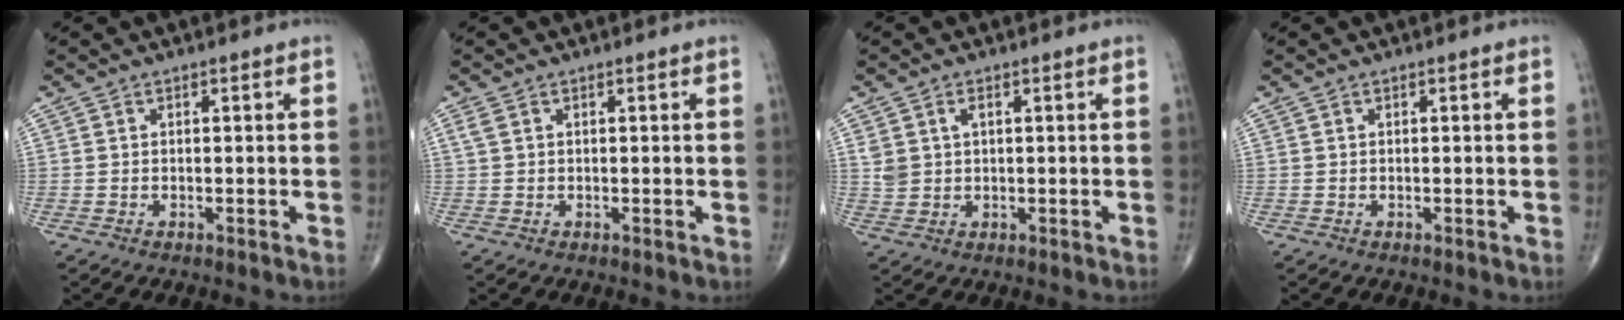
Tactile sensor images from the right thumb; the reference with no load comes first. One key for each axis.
{"total": 1.3, "fx": 0.5, "fy": 0.8, "fz": 0.9, "tx": -0.029, "ty": 0.011, "tz": 0.016}
{"total": 3.2, "fx": 1.2, "fy": 2.1, "fz": 2.2, "tx": -0.041, "ty": 0.000, "tz": 0.030}
{"total": 0.0}